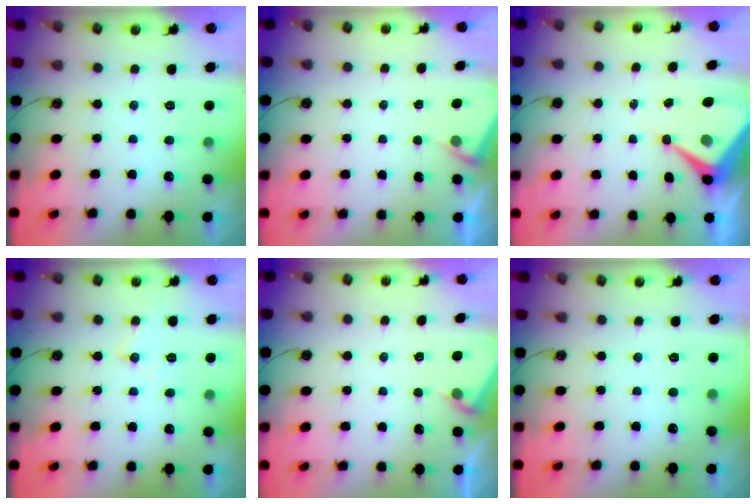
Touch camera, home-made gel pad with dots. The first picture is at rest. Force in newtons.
{"total": 2.6, "press": 2.6, "slide": 0.4}
{"total": 9.0, "press": 8.9, "slide": 0.8}
{"total": 7.8, "press": 7.8, "slide": 0.4}
{"total": 3.4, "press": 3.4, "slide": 0.4}
{"total": 0.0}